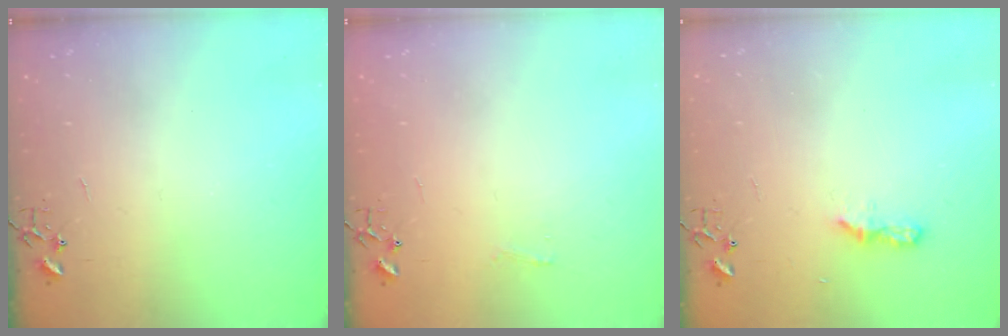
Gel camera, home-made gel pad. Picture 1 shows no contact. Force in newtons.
{"total": 3.7, "press": 3.6, "slide": 0.5}
{"total": 5.9, "press": 5.8, "slide": 0.7}